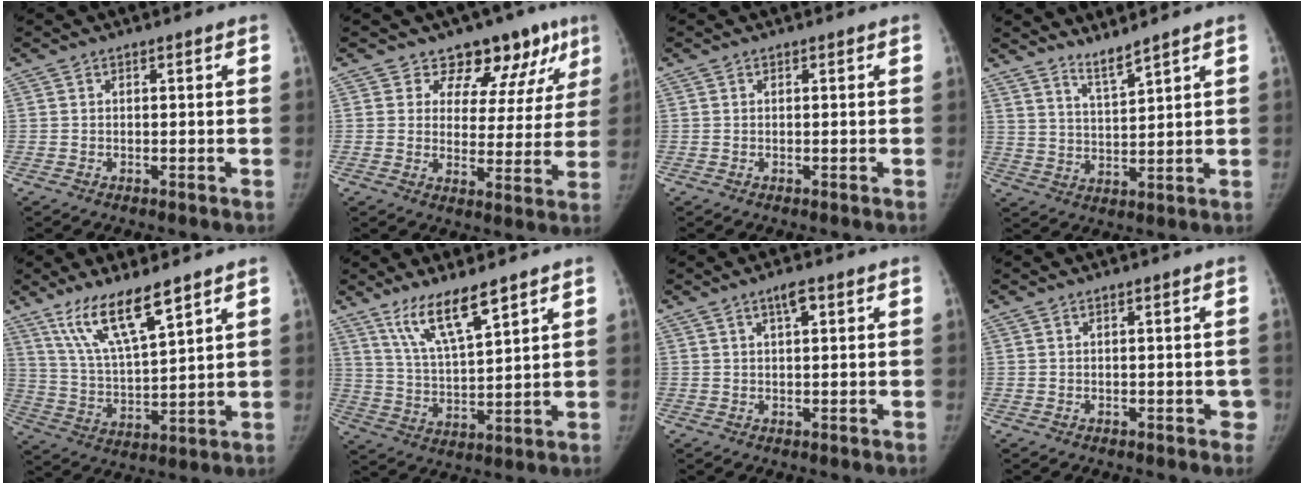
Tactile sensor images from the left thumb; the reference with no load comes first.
{"total": 12.9, "force": [9.1, 7.9, 4.4], "torque": [0.003, -0.044, 0.098]}
{"total": 0.0}
{"total": 4.7, "force": [4.2, -0.1, 1.9], "torque": [-0.036, -0.047, 0.090]}
{"total": 12.5, "force": [8.5, 2.4, 8.8], "torque": [-0.161, -0.043, 0.176]}
{"total": 10.4, "force": [7.3, 2.0, 7.2], "torque": [-0.133, -0.043, 0.149]}
{"total": 2.9, "force": [1.4, 0.8, 2.4], "torque": [-0.041, 0.000, 0.024]}
{"total": 1.9, "force": [-0.2, 1.2, 1.4], "torque": [0.000, 0.005, -0.001]}